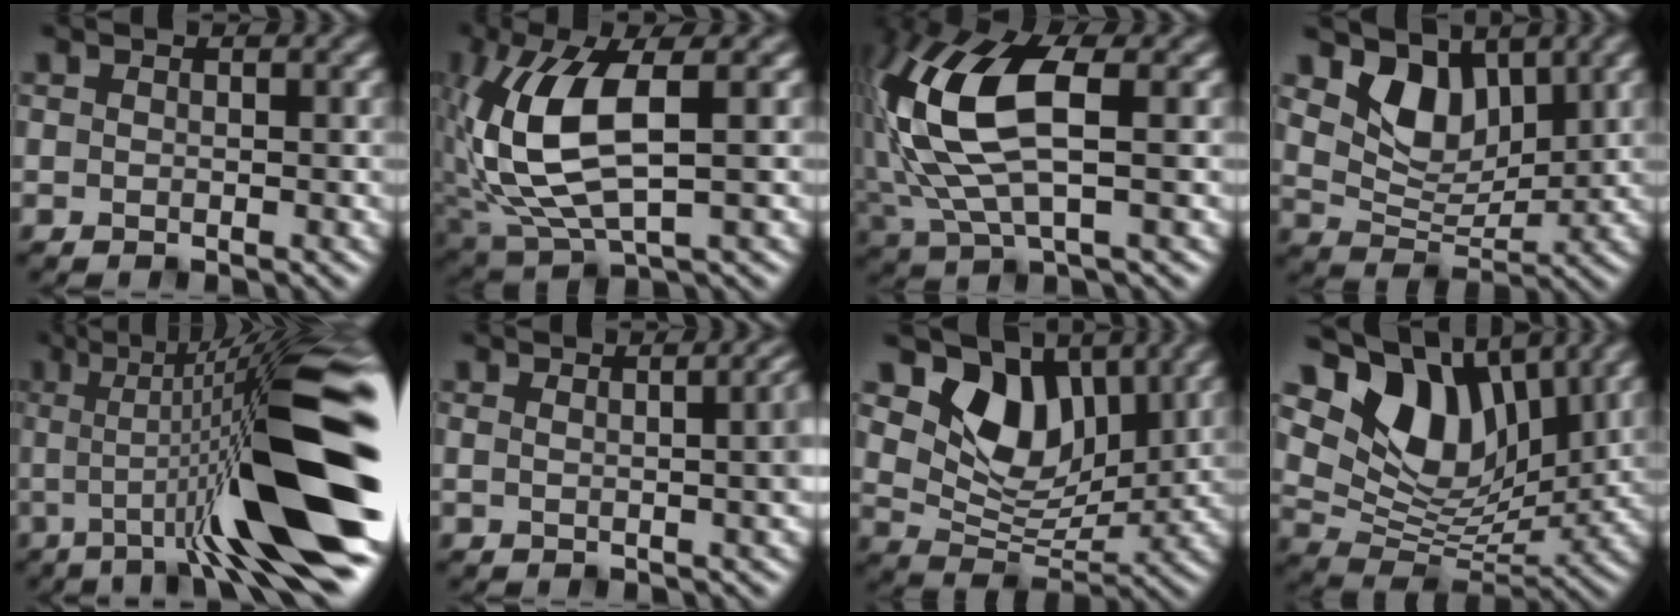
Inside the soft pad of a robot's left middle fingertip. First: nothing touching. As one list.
[{"total": 9.0, "force": [1.0, 4.0, 8.1], "torque": [-0.191, -0.002, 0.024]}, {"total": 10.5, "force": [1.1, 4.7, 9.4], "torque": [-0.218, 0.010, 0.019]}, {"total": 5.3, "force": [2.9, 3.2, 3.1], "torque": [-0.066, -0.011, 0.047]}, {"total": 13.2, "force": [-1.4, 2.4, 12.9], "torque": [-0.184, 0.010, -0.029]}, {"total": 6.5, "force": [1.9, 3.0, 5.4], "torque": [-0.019, 0.038, -0.005]}, {"total": 7.1, "force": [3.2, 4.7, 4.2], "torque": [-0.077, -0.013, 0.053]}, {"total": 11.0, "force": [5.1, 6.7, 7.1], "torque": [-0.134, -0.002, 0.092]}]